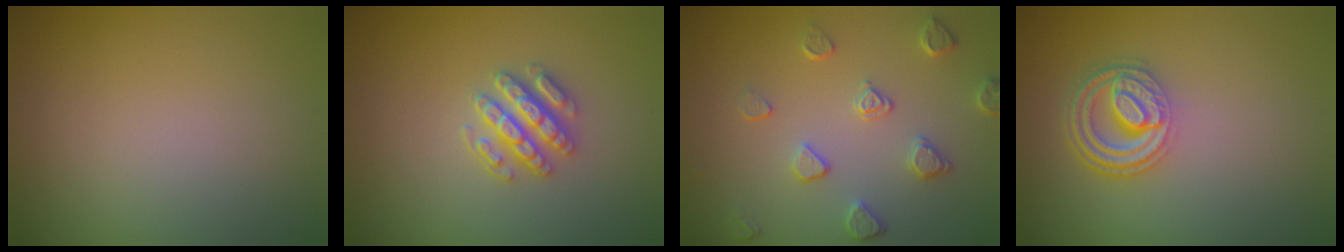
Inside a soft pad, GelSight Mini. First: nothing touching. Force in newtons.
{"total": 3.0, "press": 2.8, "slide": 1.1}
{"total": 2.4, "press": 1.9, "slide": 1.4}
{"total": 4.5, "press": 3.3, "slide": 3.0}